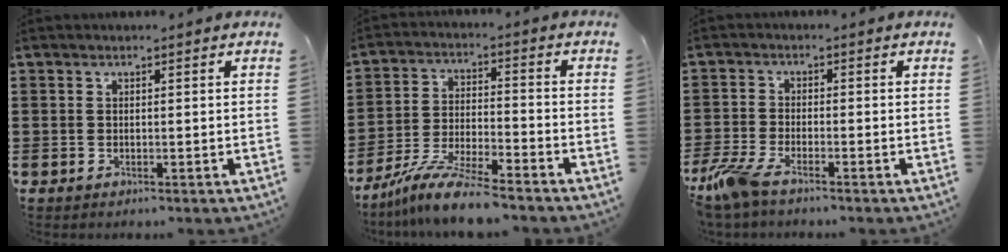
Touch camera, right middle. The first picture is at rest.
{"total": 9.2, "force": [-8.1, 0.3, 4.3], "torque": [-0.082, 0.006, -0.157]}
{"total": 5.0, "force": [-3.7, 1.0, 3.2], "torque": [-0.094, -0.017, -0.079]}